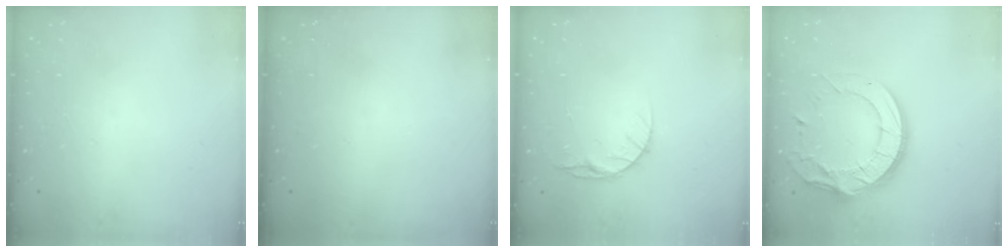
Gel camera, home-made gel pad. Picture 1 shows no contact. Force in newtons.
{"total": 0.0}
{"total": 6.1, "press": 6.0, "slide": 0.6}
{"total": 18.1, "press": 18.1, "slide": 1.3}